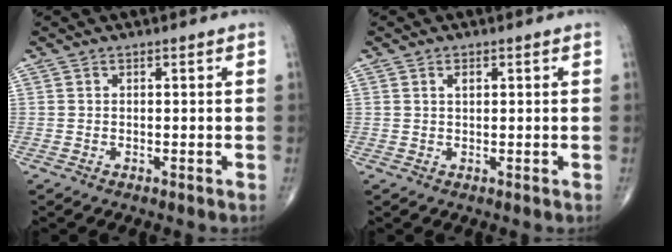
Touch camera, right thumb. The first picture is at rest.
{"total": 1.4, "force": [0.6, 0.8, 1.0], "torque": [-0.014, 0.000, 0.011]}